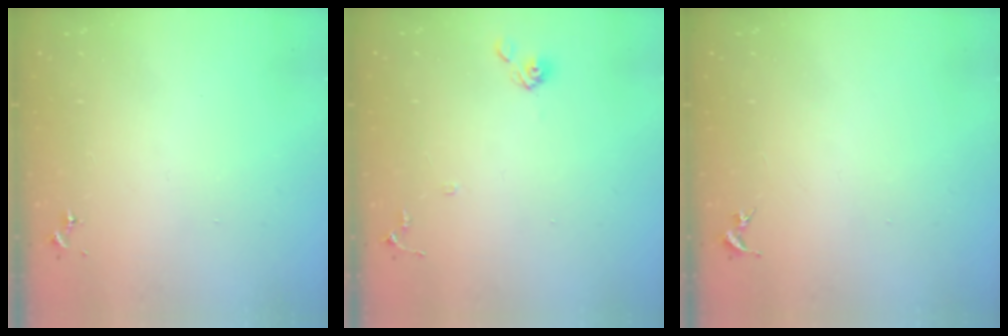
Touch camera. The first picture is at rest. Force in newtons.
{"total": 7.3, "press": 7.3, "slide": 0.6}
{"total": 0.0}